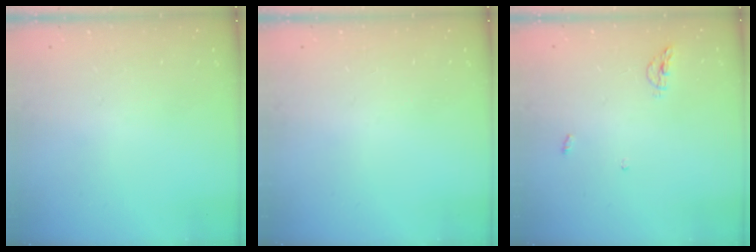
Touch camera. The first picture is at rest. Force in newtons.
{"total": 0.0}
{"total": 4.6, "press": 4.5, "slide": 1.0}